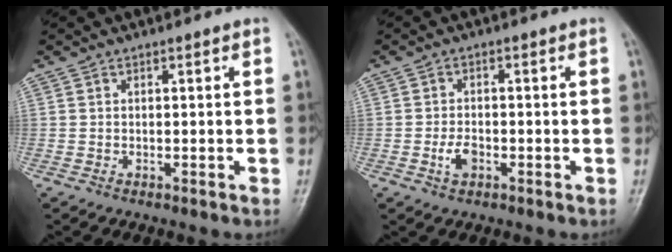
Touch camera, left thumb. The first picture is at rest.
{"total": 3.2, "force": [-1.2, 1.9, 2.2], "torque": [-0.041, 0.007, -0.022]}